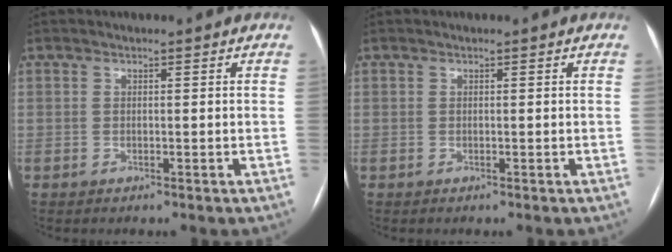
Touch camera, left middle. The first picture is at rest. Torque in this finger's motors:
{"motor_torque": [0.00, 0.00, 0.00, 0.00]}